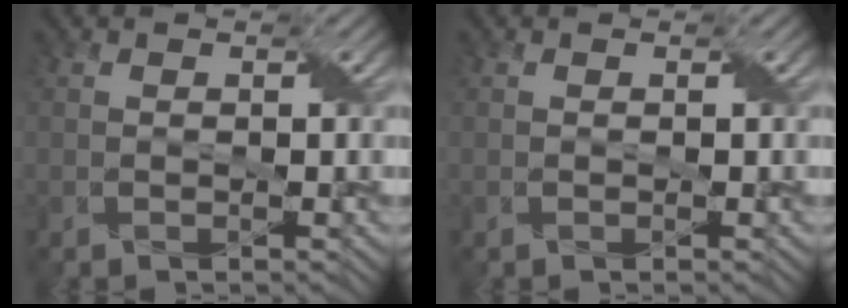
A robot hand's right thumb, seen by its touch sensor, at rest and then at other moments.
{"total": 0.0}